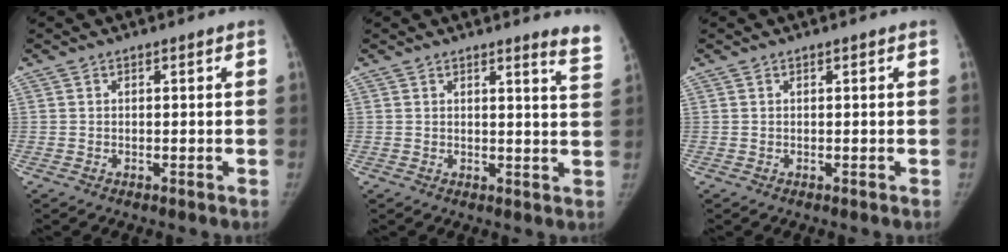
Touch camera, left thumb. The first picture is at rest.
{"total": 5.3, "force": [4.7, -0.4, 2.4], "torque": [-0.027, -0.046, 0.035]}
{"total": 0.0}